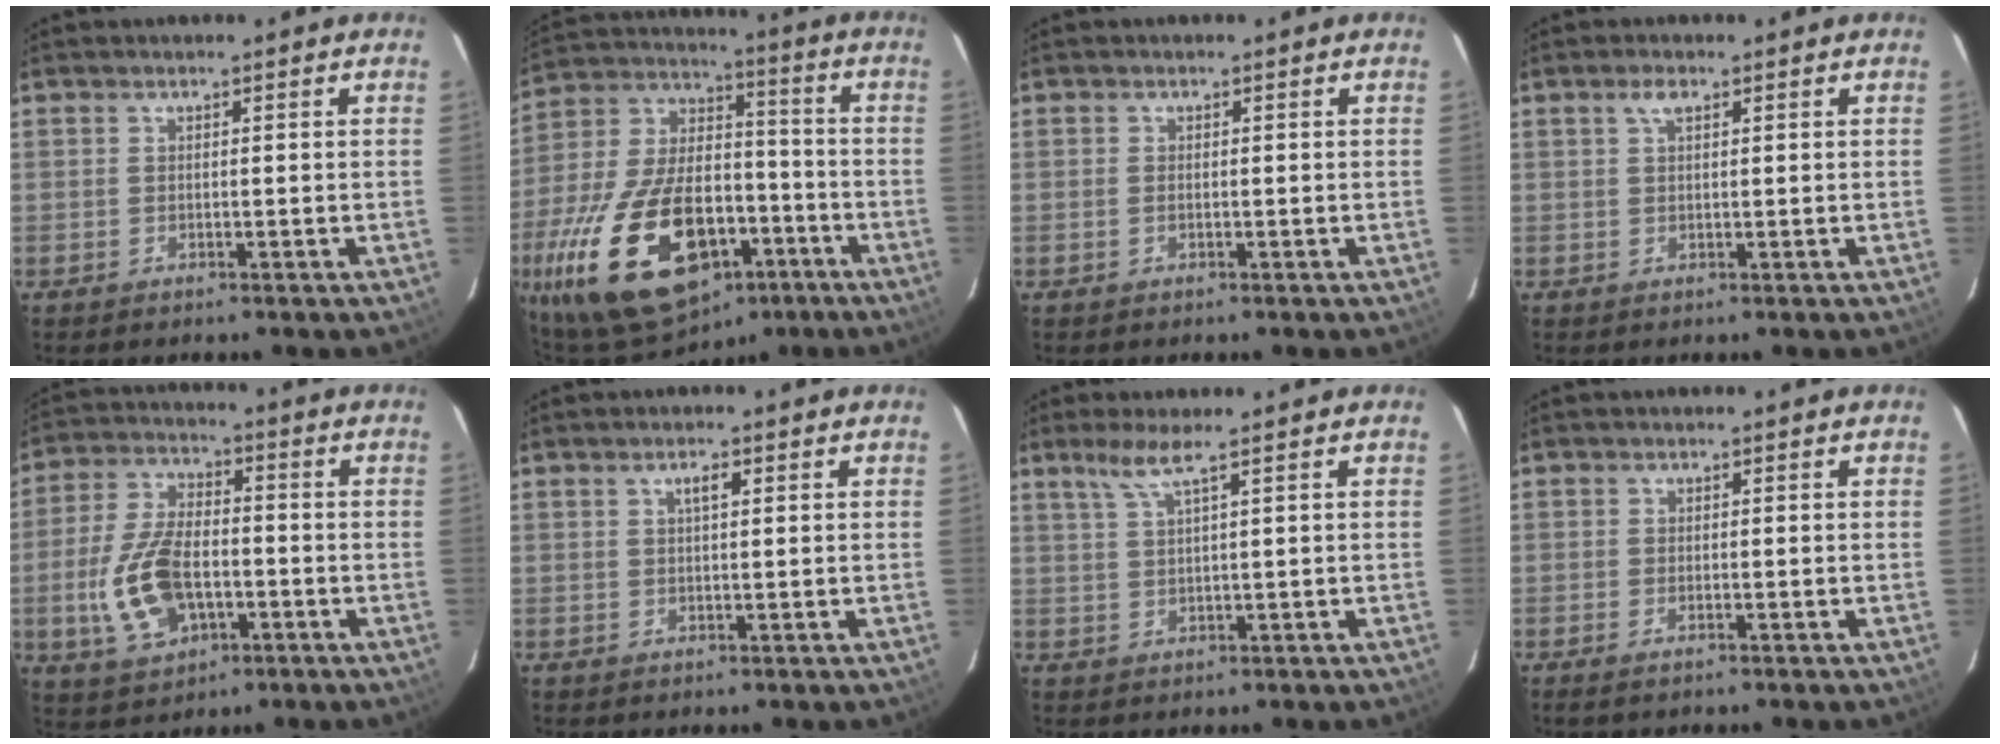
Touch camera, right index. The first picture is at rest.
{"total": 28.8, "force": [-13.7, 15.5, 20.0], "torque": [-0.412, -0.012, -0.211]}
{"total": 0.6, "force": [-0.3, 0.4, 0.4], "torque": [-0.009, 0.000, -0.006]}
{"total": 1.8, "force": [0.9, 0.8, 1.3], "torque": [-0.026, 0.006, 0.017]}
{"total": 13.7, "force": [-3.7, 7.8, 10.6], "torque": [-0.228, 0.004, -0.059]}
{"total": 1.8, "force": [0.7, 0.6, 1.5], "torque": [-0.026, 0.006, 0.011]}
{"total": 3.4, "force": [2.1, -0.7, 2.5], "torque": [-0.052, -0.002, 0.045]}
{"total": 1.0, "force": [-0.8, 0.3, 0.6], "torque": [-0.014, -0.002, -0.015]}